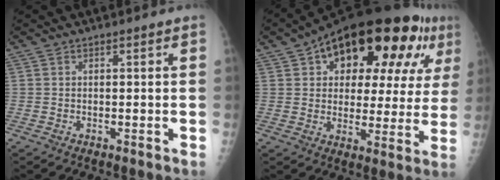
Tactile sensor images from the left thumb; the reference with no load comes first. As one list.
[{"total": 25.3, "force": [12.0, 12.2, 18.6], "torque": [-0.225, 0.008, 0.171]}]